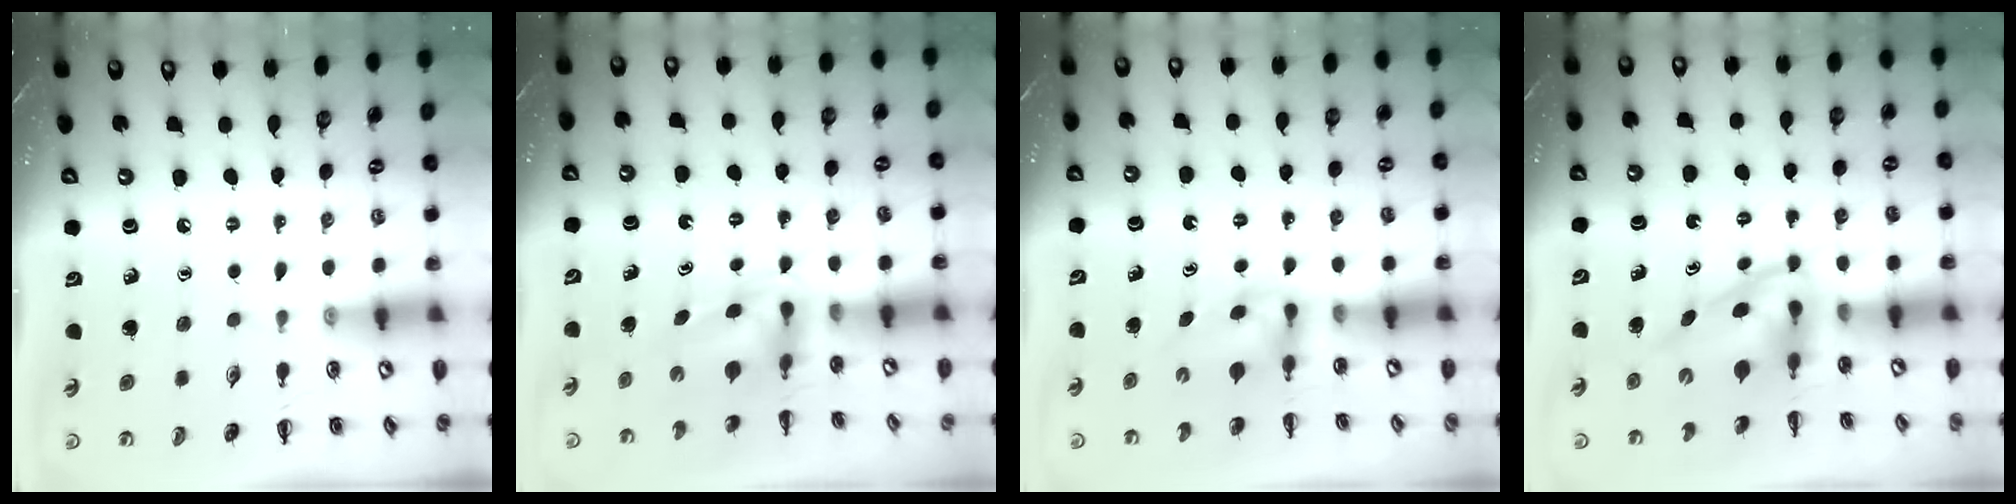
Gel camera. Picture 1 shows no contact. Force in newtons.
{"total": 4.4, "press": 4.4, "slide": 0.7}
{"total": 2.9, "press": 2.7, "slide": 1.0}
{"total": 4.0, "press": 3.9, "slide": 0.8}